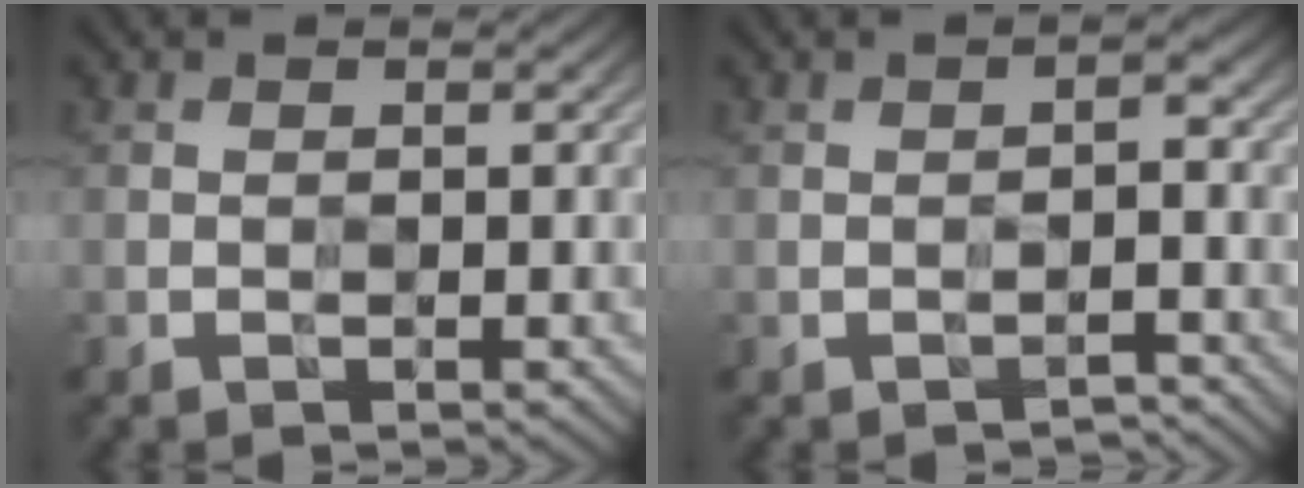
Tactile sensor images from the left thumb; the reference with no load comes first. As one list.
[{"total": 1.7, "force": [-1.3, 0.3, 1.0], "torque": [-0.016, 0.008, -0.023]}]